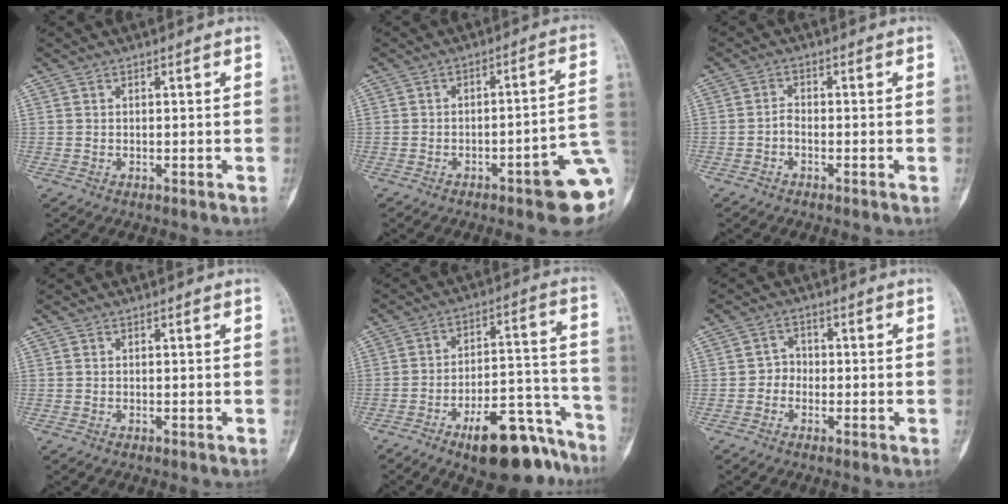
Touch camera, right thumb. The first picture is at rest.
{"total": 11.6, "force": [-4.2, 2.3, 10.6], "torque": [-0.116, 0.030, -0.049]}
{"total": 1.4, "force": [-0.8, 0.4, 1.0], "torque": [-0.021, 0.001, -0.026]}
{"total": 0.0}
{"total": 16.9, "force": [-11.6, 6.4, 10.5], "torque": [-0.115, 0.102, -0.172]}
{"total": 2.0, "force": [-0.8, 1.7, 0.7], "torque": [0.003, 0.008, -0.030]}